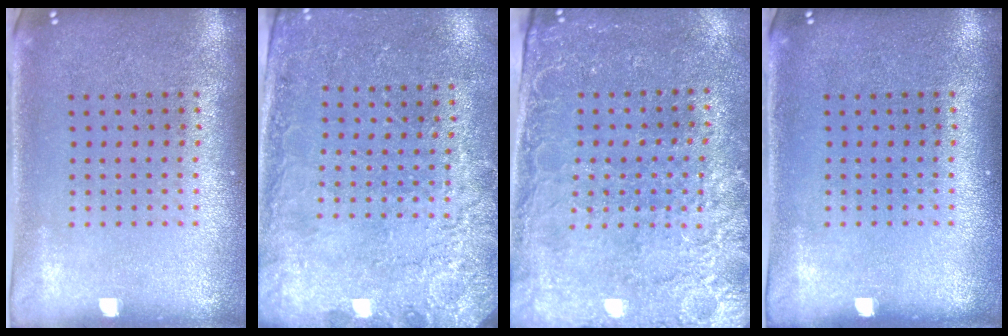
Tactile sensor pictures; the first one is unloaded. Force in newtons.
{"total": 2.5, "press": 2.4, "slide": 0.8}
{"total": 2.8, "press": 2.6, "slide": 1.1}
{"total": 0.0}